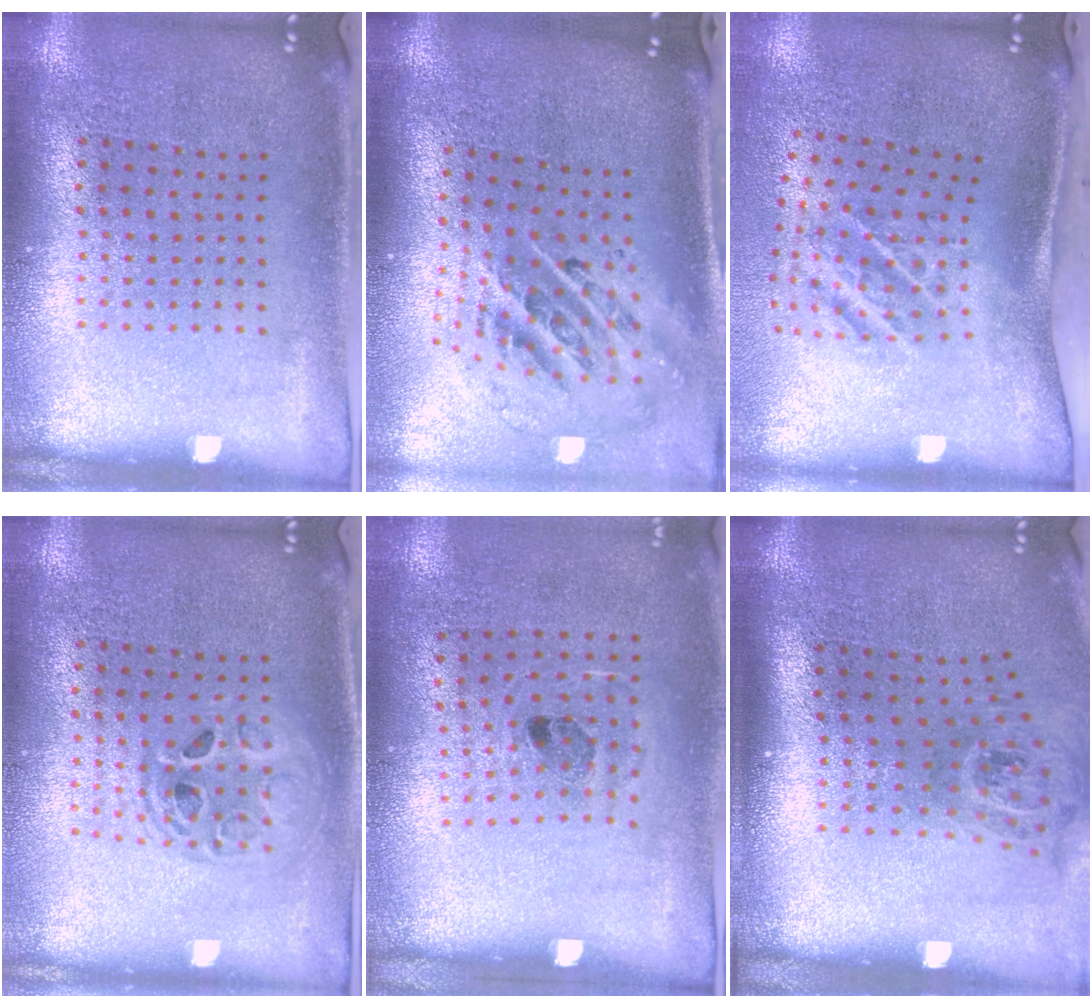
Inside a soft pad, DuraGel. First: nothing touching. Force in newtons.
{"total": 2.6, "press": 1.8, "slide": 1.9}
{"total": 2.2, "press": 1.3, "slide": 1.9}
{"total": 1.5, "press": 1.3, "slide": 0.8}
{"total": 1.1, "press": 0.8, "slide": 0.7}
{"total": 1.8, "press": 1.3, "slide": 1.3}